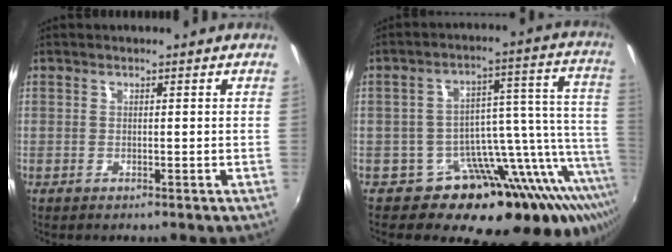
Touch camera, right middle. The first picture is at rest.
{"total": 22.6, "force": [-14.4, 10.1, 14.2], "torque": [-0.161, 0.004, -0.208]}